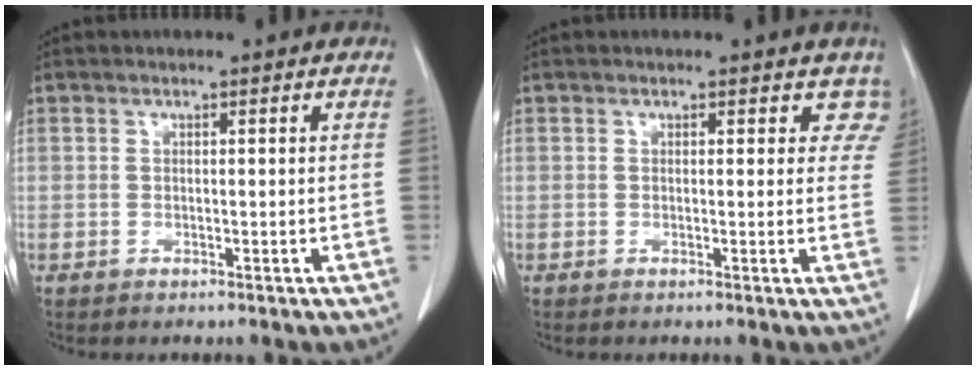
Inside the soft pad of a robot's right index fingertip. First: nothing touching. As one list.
[{"total": 3.4, "force": [2.8, 2.0, 0.5], "torque": [0.026, -0.007, 0.006]}]